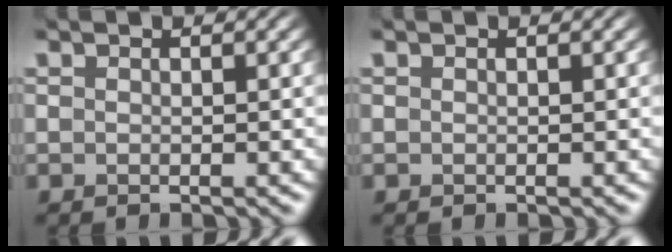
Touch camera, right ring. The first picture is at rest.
{"total": 0.0}